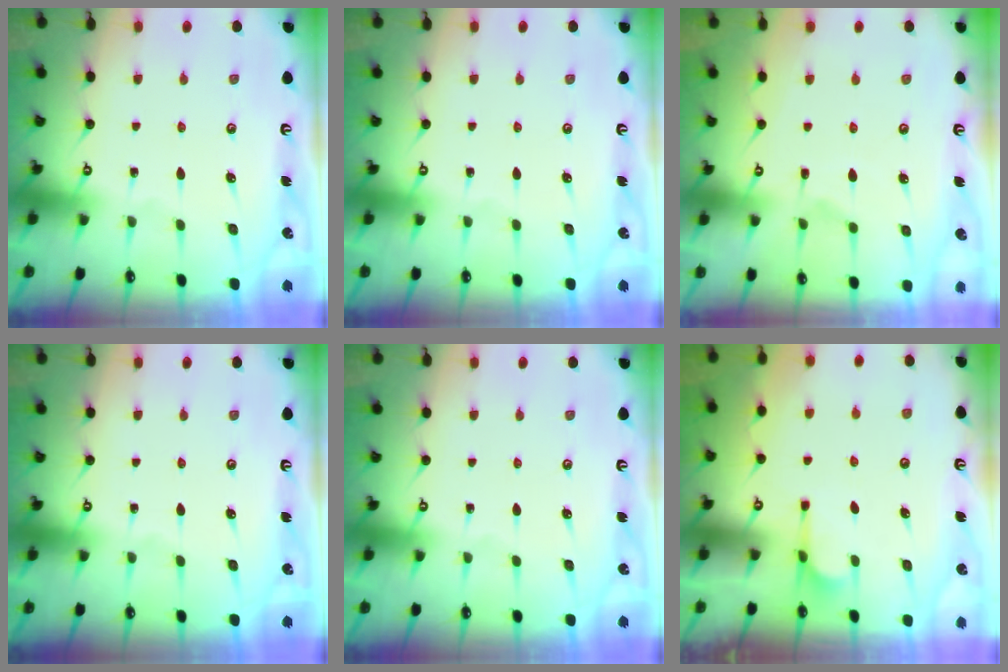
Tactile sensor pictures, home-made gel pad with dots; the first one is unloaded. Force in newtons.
{"total": 0.0}
{"total": 6.0, "press": 5.8, "slide": 1.4}
{"total": 0.0}
{"total": 0.0}
{"total": 1.1, "press": 0.1, "slide": 1.1}